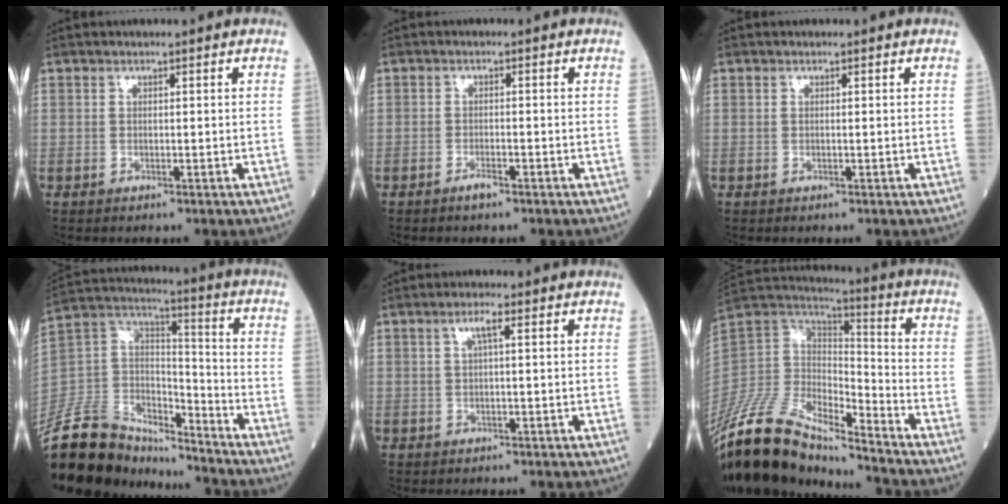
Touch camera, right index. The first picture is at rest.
{"total": 1.6, "force": [-1.1, 0.3, 1.1], "torque": [-0.021, -0.001, -0.019]}
{"total": 0.0}
{"total": 20.6, "force": [-18.1, 6.9, 7.2], "torque": [-0.165, 0.027, -0.326]}
{"total": 2.2, "force": [0.7, 0.1, 2.0], "torque": [-0.041, 0.006, 0.013]}
{"total": 19.5, "force": [-16.3, 5.0, 9.4], "torque": [-0.200, 0.018, -0.311]}